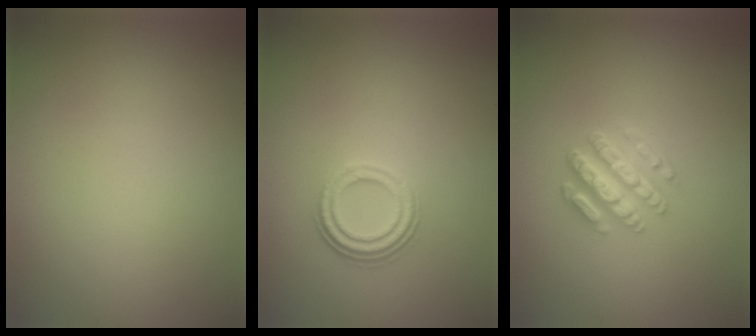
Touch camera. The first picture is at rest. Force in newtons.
{"total": 3.1, "press": 2.4, "slide": 2.0}
{"total": 4.5, "press": 3.6, "slide": 2.7}